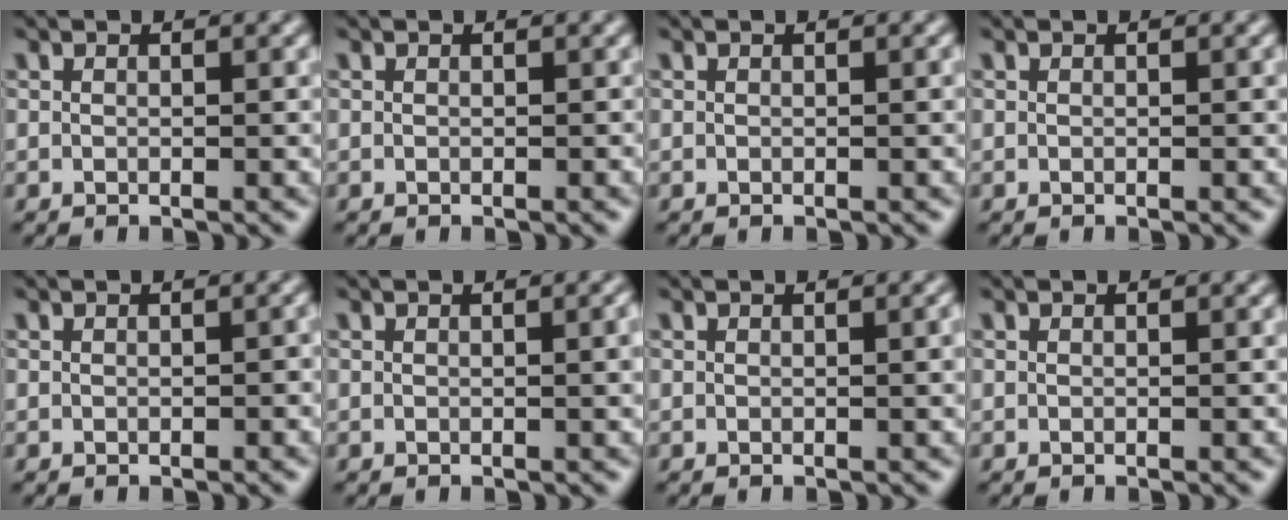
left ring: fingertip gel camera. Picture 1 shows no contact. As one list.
[{"total": 0.0}, {"total": 0.0}, {"total": 0.0}, {"total": 0.5, "force": [-0.2, 0.2, 0.4], "torque": [-0.009, 0.003, -0.001]}, {"total": 1.5, "force": [0.1, 0.4, 1.4], "torque": [-0.016, 0.003, 0.000]}, {"total": 1.1, "force": [0.1, 0.2, 1.1], "torque": [-0.013, 0.002, 0.000]}, {"total": 0.0}]